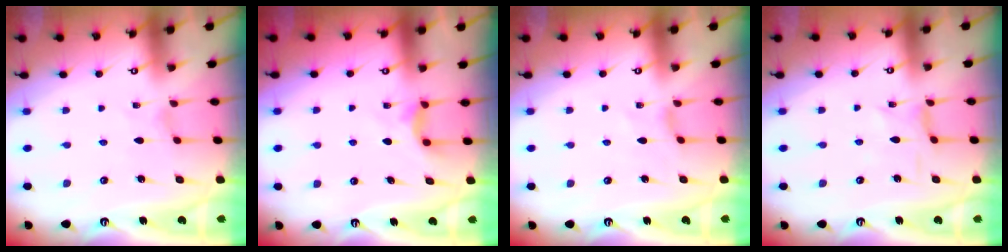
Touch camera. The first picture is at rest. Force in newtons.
{"total": 3.2, "press": 3.2, "slide": 0.4}
{"total": 0.0}
{"total": 1.2, "press": 1.1, "slide": 0.4}